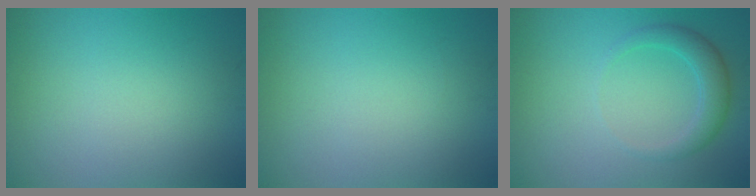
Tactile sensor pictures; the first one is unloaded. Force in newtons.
{"total": 0.0}
{"total": 2.7, "press": 2.7, "slide": 0.1}